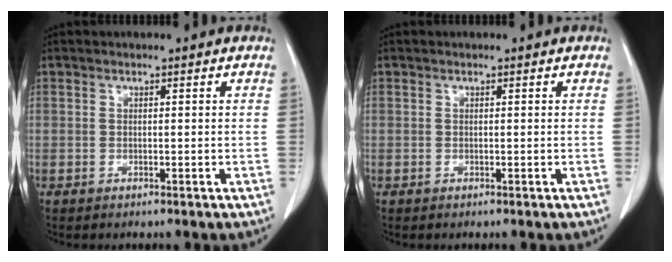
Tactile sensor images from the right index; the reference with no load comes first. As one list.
[{"total": 0.0}]